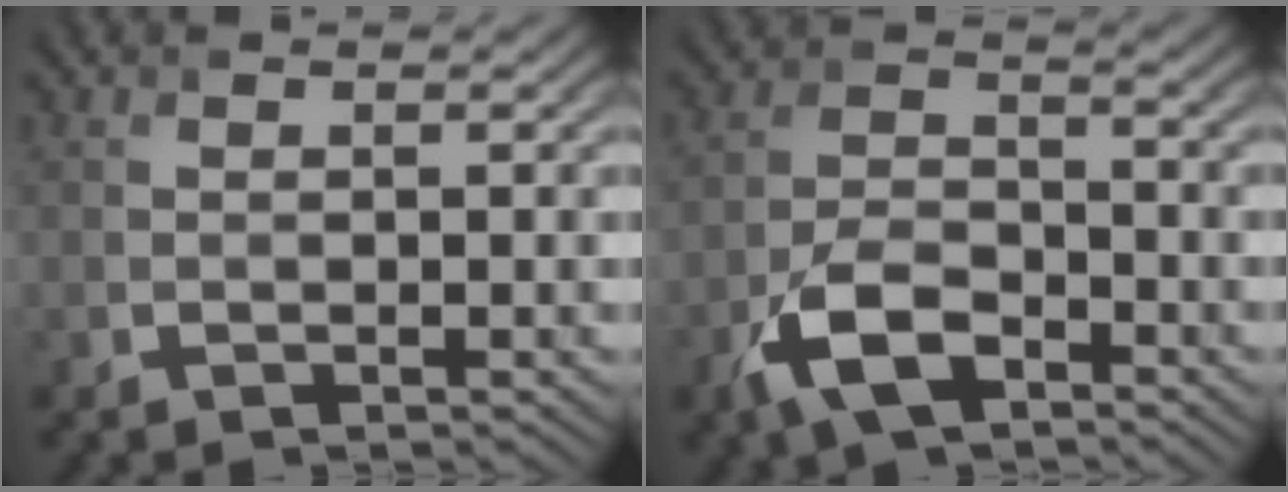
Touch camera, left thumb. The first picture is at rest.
{"total": 7.1, "force": [-4.1, 3.4, 4.7], "torque": [-0.099, -0.002, -0.091]}